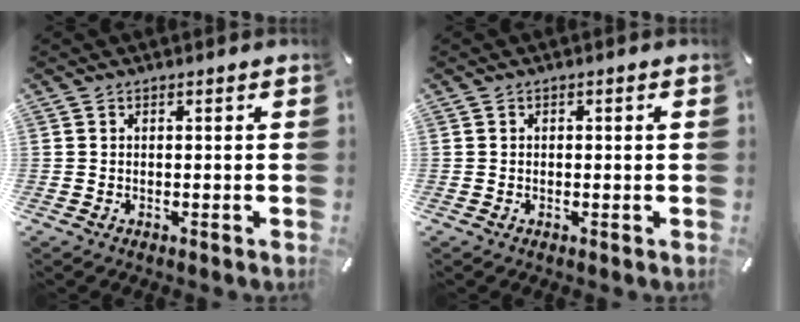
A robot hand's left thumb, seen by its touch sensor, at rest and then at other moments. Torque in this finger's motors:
{"motor_torque": [-0.22, -0.52, -0.02, 0.09, 0.00]}